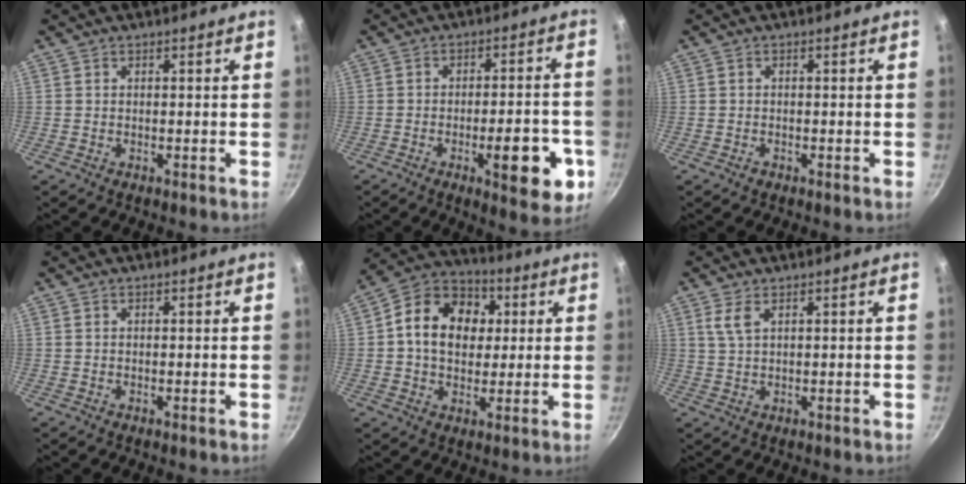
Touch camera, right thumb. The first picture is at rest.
{"total": 13.0, "force": [-4.6, 4.5, 11.3], "torque": [-0.120, 0.021, -0.059]}
{"total": 0.8, "force": [-0.5, 0.5, 0.3], "torque": [-0.006, 0.004, -0.010]}
{"total": 0.0}
{"total": 14.9, "force": [2.5, 11.5, 9.2], "torque": [-0.125, 0.016, 0.023]}
{"total": 3.0, "force": [1.5, 1.2, 2.3], "torque": [-0.048, -0.007, 0.032]}